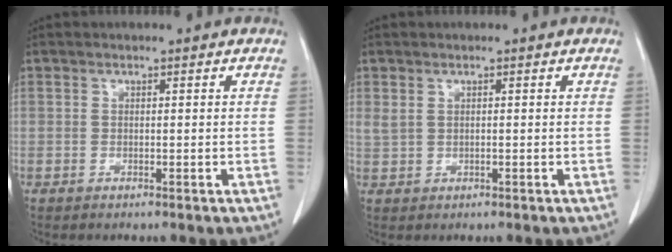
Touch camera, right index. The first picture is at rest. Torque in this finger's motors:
{"motor_torque": [-0.02, 0.08, 0.03, 0.02]}